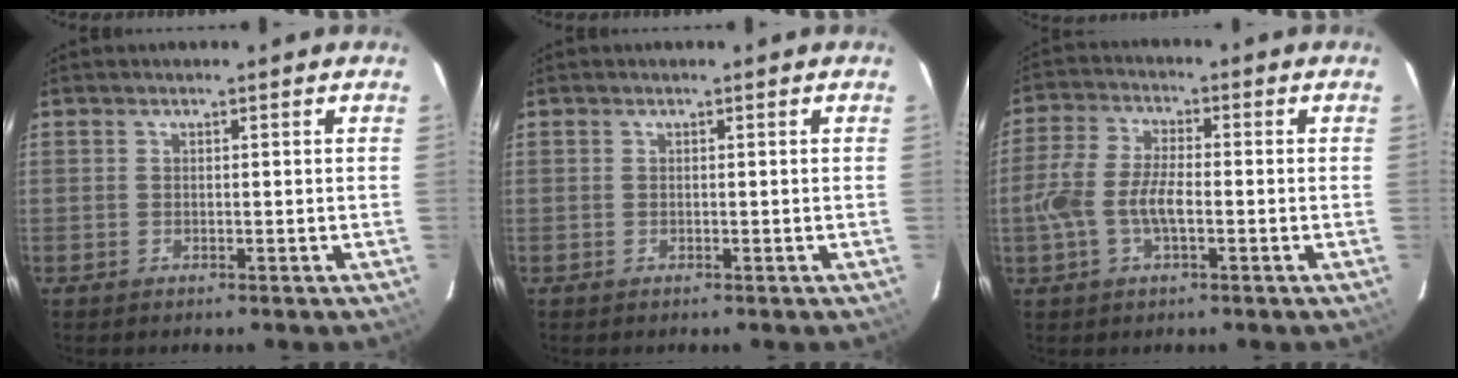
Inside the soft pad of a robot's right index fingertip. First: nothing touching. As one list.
[{"total": 0.0}, {"total": 8.4, "force": [-2.0, 3.6, 7.3], "torque": [-0.155, 0.003, -0.038]}]